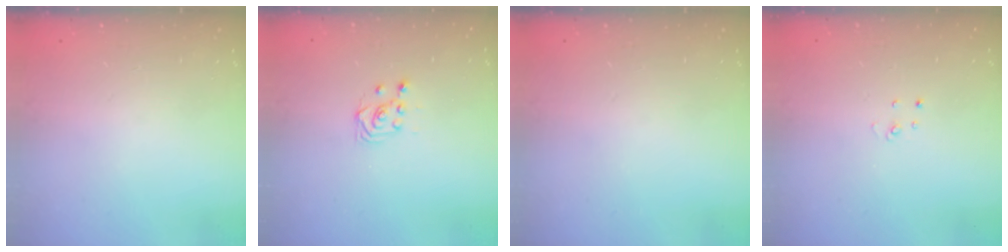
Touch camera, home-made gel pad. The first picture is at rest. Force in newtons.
{"total": 3.2, "press": 2.9, "slide": 1.2}
{"total": 0.0}
{"total": 2.7, "press": 2.7, "slide": 0.3}